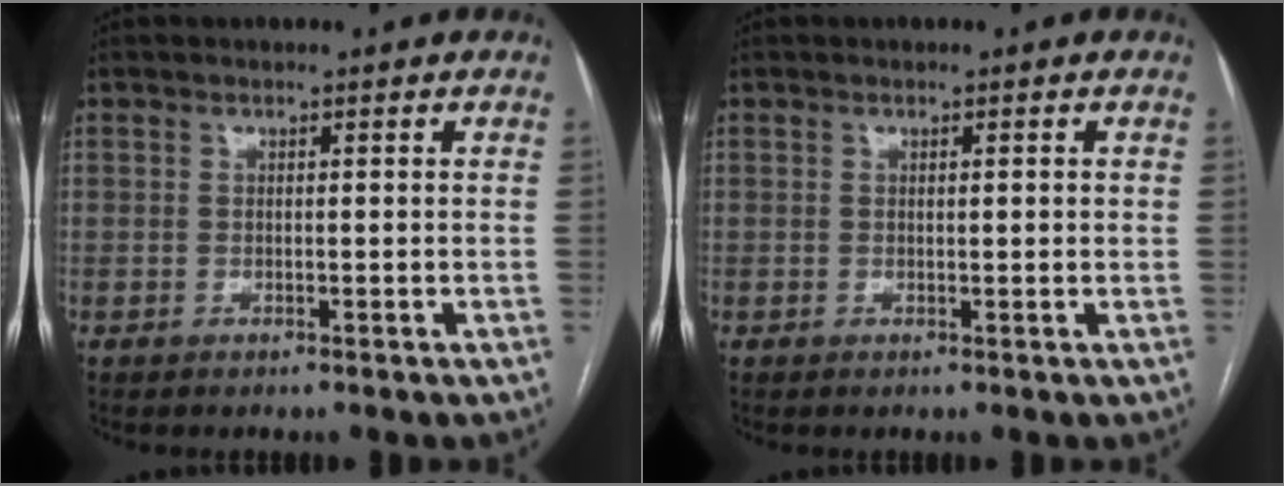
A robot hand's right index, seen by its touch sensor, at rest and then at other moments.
{"total": 1.1, "force": [0.3, 0.3, 1.0], "torque": [-0.019, 0.003, 0.004]}